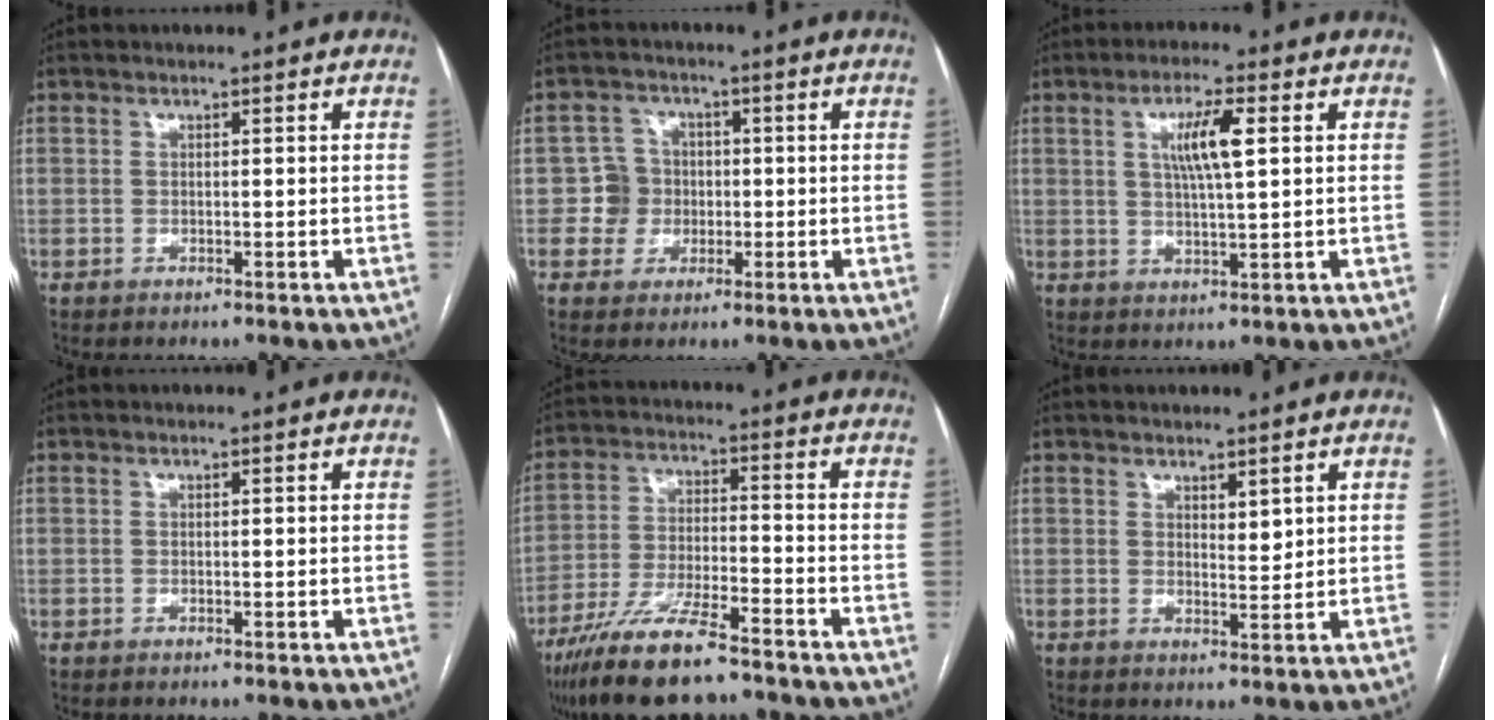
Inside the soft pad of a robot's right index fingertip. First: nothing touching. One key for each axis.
{"total": 4.7, "fx": -0.5, "fy": 4.7, "fz": 0.4, "tx": 0.000, "ty": 0.020, "tz": -0.006}
{"total": 6.4, "fx": 1.9, "fy": 0.8, "fz": 6.1, "tx": -0.113, "ty": 0.005, "tz": 0.034}
{"total": 0.0}
{"total": 13.4, "fx": -10.2, "fy": 2.4, "fz": 8.4, "tx": -0.164, "ty": -0.025, "tz": -0.180}
{"total": 2.2, "fx": 1.4, "fy": 0.8, "fz": 1.5, "tx": -0.024, "ty": -0.008, "tz": 0.028}